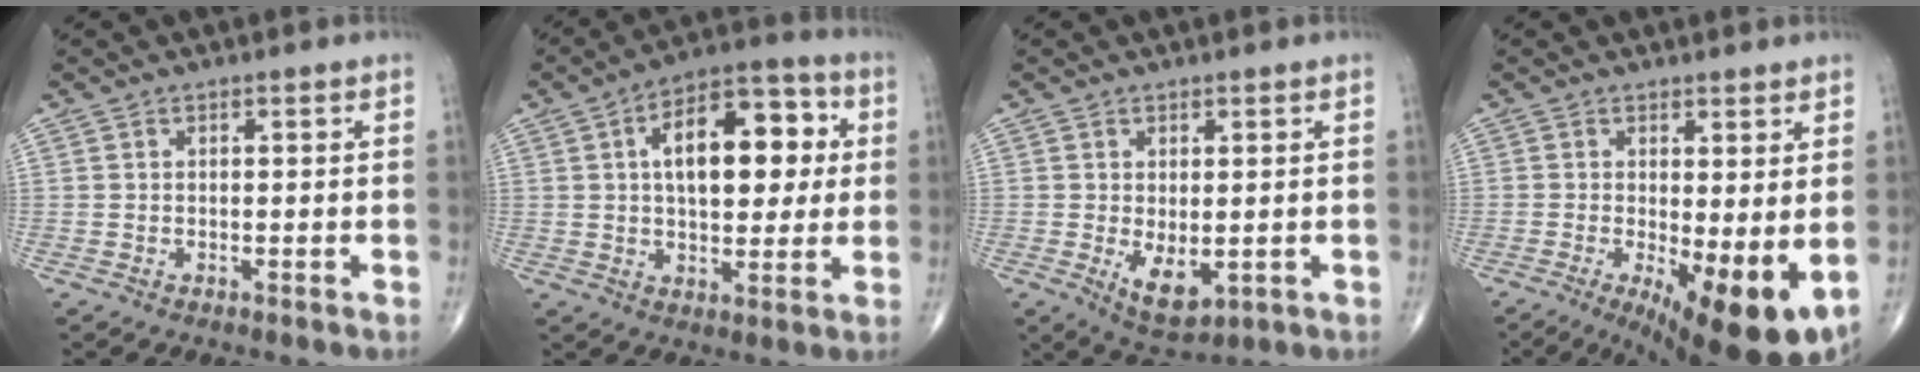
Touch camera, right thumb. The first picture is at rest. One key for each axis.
{"total": 17.0, "fx": 3.2, "fy": 9.0, "fz": 14.1, "tx": -0.176, "ty": 0.020, "tz": 0.043}
{"total": 6.0, "fx": -0.8, "fy": 3.1, "fz": 5.1, "tx": -0.072, "ty": -0.016, "tz": 0.001}
{"total": 12.2, "fx": -2.2, "fy": 3.9, "fz": 11.4, "tx": -0.166, "ty": -0.024, "tz": -0.019}